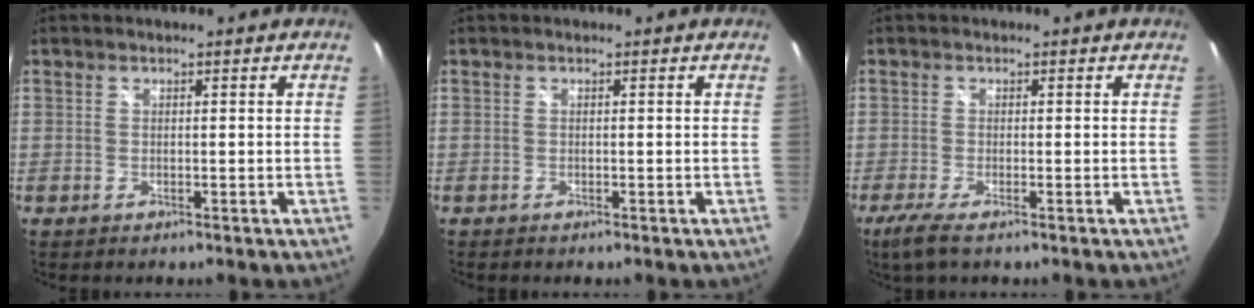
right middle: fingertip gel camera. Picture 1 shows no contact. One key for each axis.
{"total": 0.0}
{"total": 3.6, "fx": -2.2, "fy": 0.3, "fz": 2.9, "tx": -0.064, "ty": -0.014, "tz": -0.045}